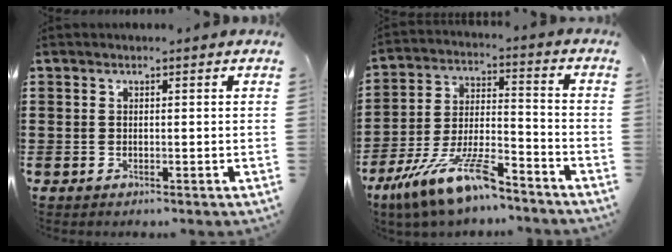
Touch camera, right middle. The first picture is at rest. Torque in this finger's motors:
{"motor_torque": [1.61, -0.52, 1.05, 0.21]}